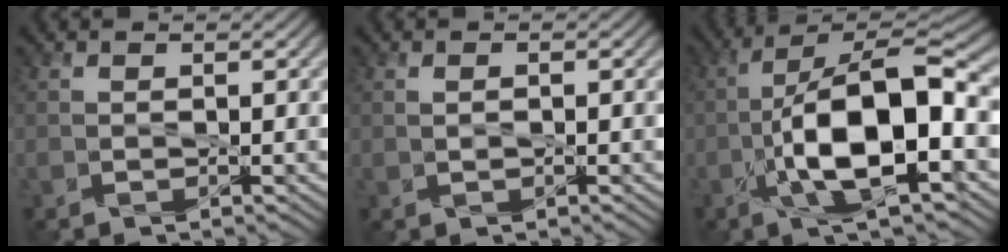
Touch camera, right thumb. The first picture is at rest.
{"total": 0.6, "force": [0.0, 0.2, 0.5], "torque": [-0.003, 0.002, 0.003]}
{"total": 12.8, "force": [-3.5, 4.0, 11.6], "torque": [-0.209, 0.008, -0.068]}